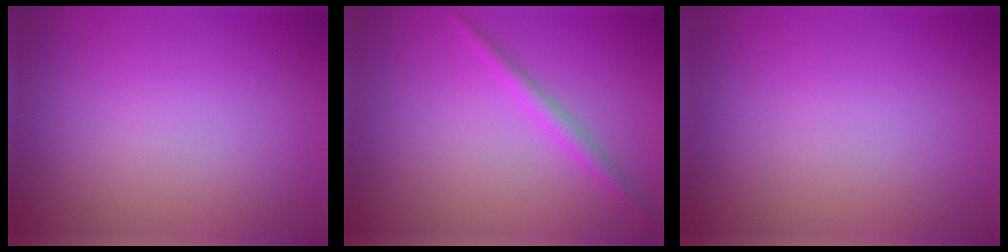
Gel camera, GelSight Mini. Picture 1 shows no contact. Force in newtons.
{"total": 1.6, "press": 1.6, "slide": 0.0}
{"total": 0.0}